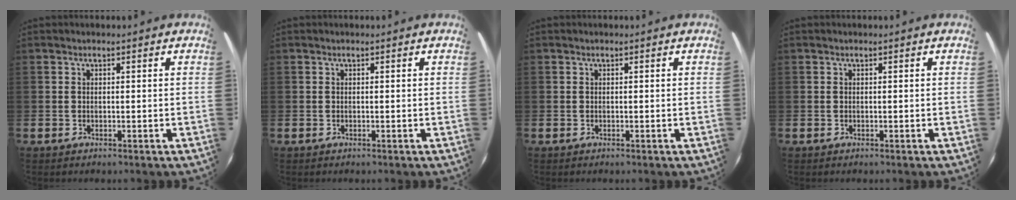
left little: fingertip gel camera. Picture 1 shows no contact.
{"total": 0.0}
{"total": 0.0}
{"total": 0.0}